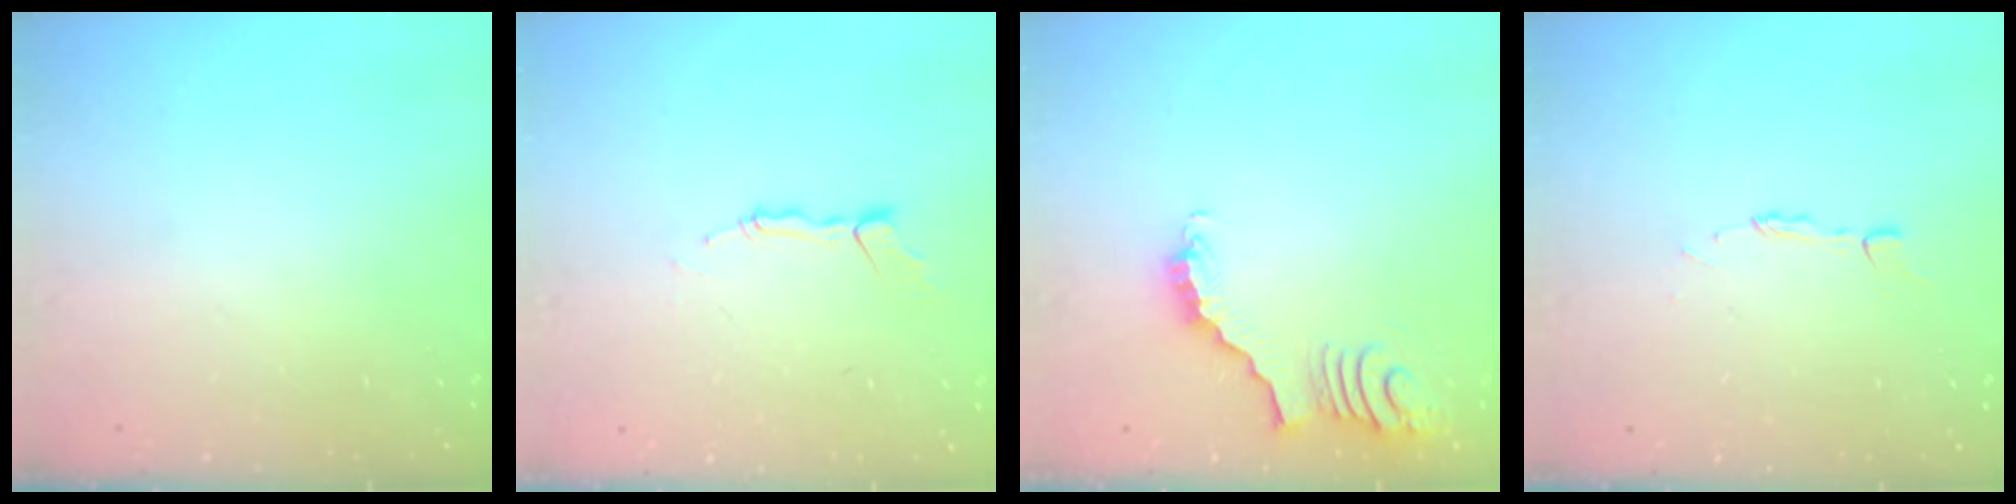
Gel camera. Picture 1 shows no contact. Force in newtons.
{"total": 5.4, "press": 5.4, "slide": 0.3}
{"total": 3.7, "press": 3.7, "slide": 0.6}
{"total": 2.7, "press": 2.7, "slide": 0.2}